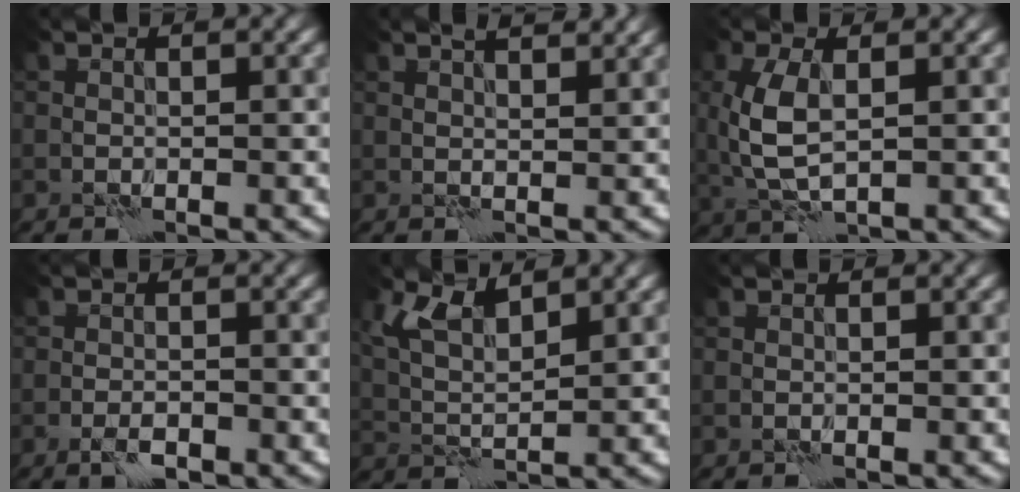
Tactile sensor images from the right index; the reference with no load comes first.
{"total": 3.5, "force": [2.5, 1.0, 2.1], "torque": [-0.022, 0.011, 0.020]}
{"total": 5.0, "force": [0.4, 2.4, 4.3], "torque": [-0.107, 0.003, 0.012]}
{"total": 1.6, "force": [-1.1, 0.4, 1.1], "torque": [-0.021, 0.003, -0.021]}
{"total": 4.2, "force": [2.4, 1.5, 3.0], "torque": [-0.070, 0.002, 0.049]}
{"total": 0.0}